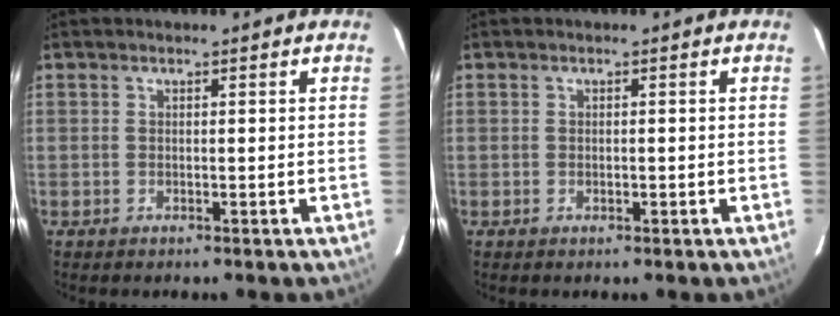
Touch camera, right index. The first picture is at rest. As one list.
[{"total": 0.6, "force": [-0.1, 0.3, 0.5], "torque": [-0.009, -0.001, 0.000]}]